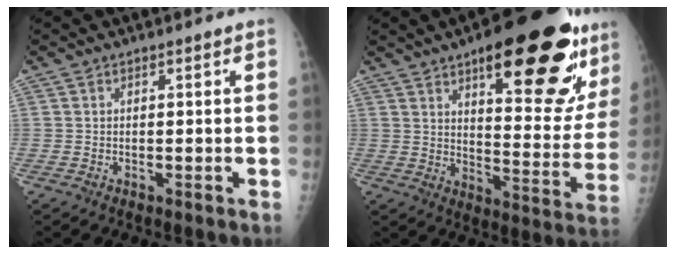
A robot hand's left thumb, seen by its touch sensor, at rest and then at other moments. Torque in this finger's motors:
{"motor_torque": [2.61, 1.73, 1.57, -1.21, 0.39]}